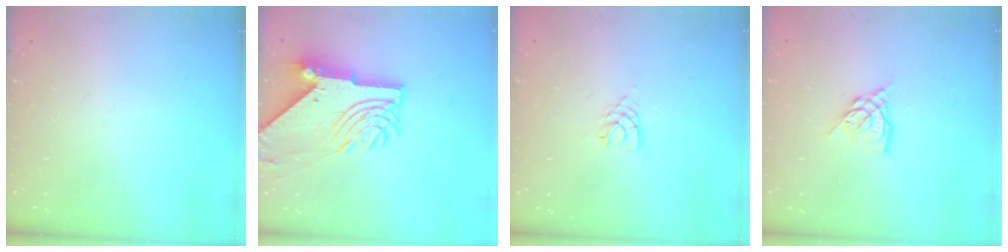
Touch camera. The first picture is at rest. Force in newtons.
{"total": 14.3, "press": 14.3, "slide": 1.5}
{"total": 2.0, "press": 1.9, "slide": 0.3}
{"total": 8.0, "press": 7.9, "slide": 1.1}